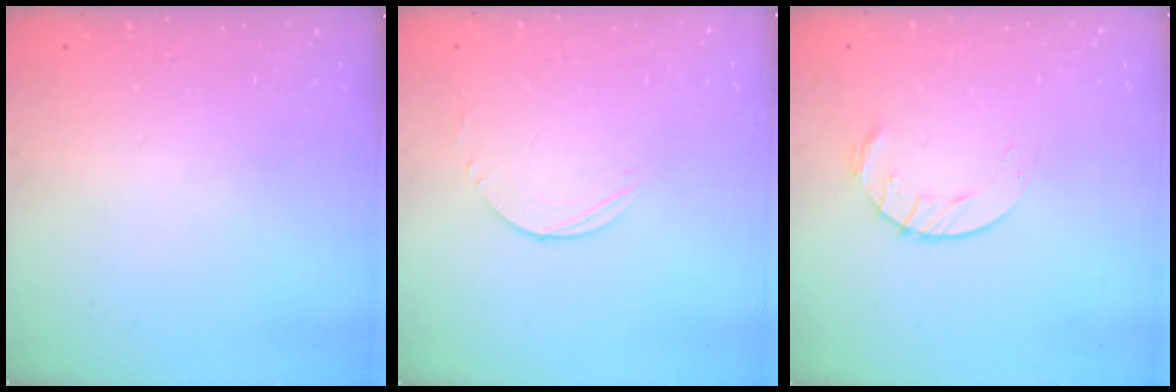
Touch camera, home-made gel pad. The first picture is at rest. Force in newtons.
{"total": 3.1, "press": 3.1, "slide": 0.3}
{"total": 4.6, "press": 4.5, "slide": 0.6}